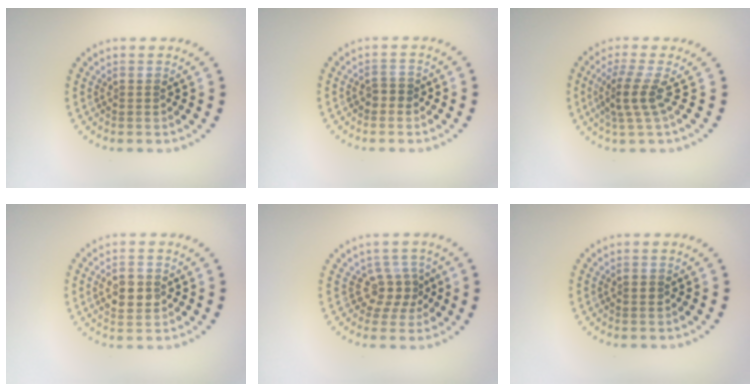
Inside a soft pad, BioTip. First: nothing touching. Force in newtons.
{"total": 1.1, "press": 1.0, "slide": 0.4}
{"total": 2.9, "press": 2.0, "slide": 2.1}
{"total": 2.6, "press": 2.6, "slide": 0.2}
{"total": 2.6, "press": 1.8, "slide": 1.9}
{"total": 0.7, "press": 0.7, "slide": 0.1}